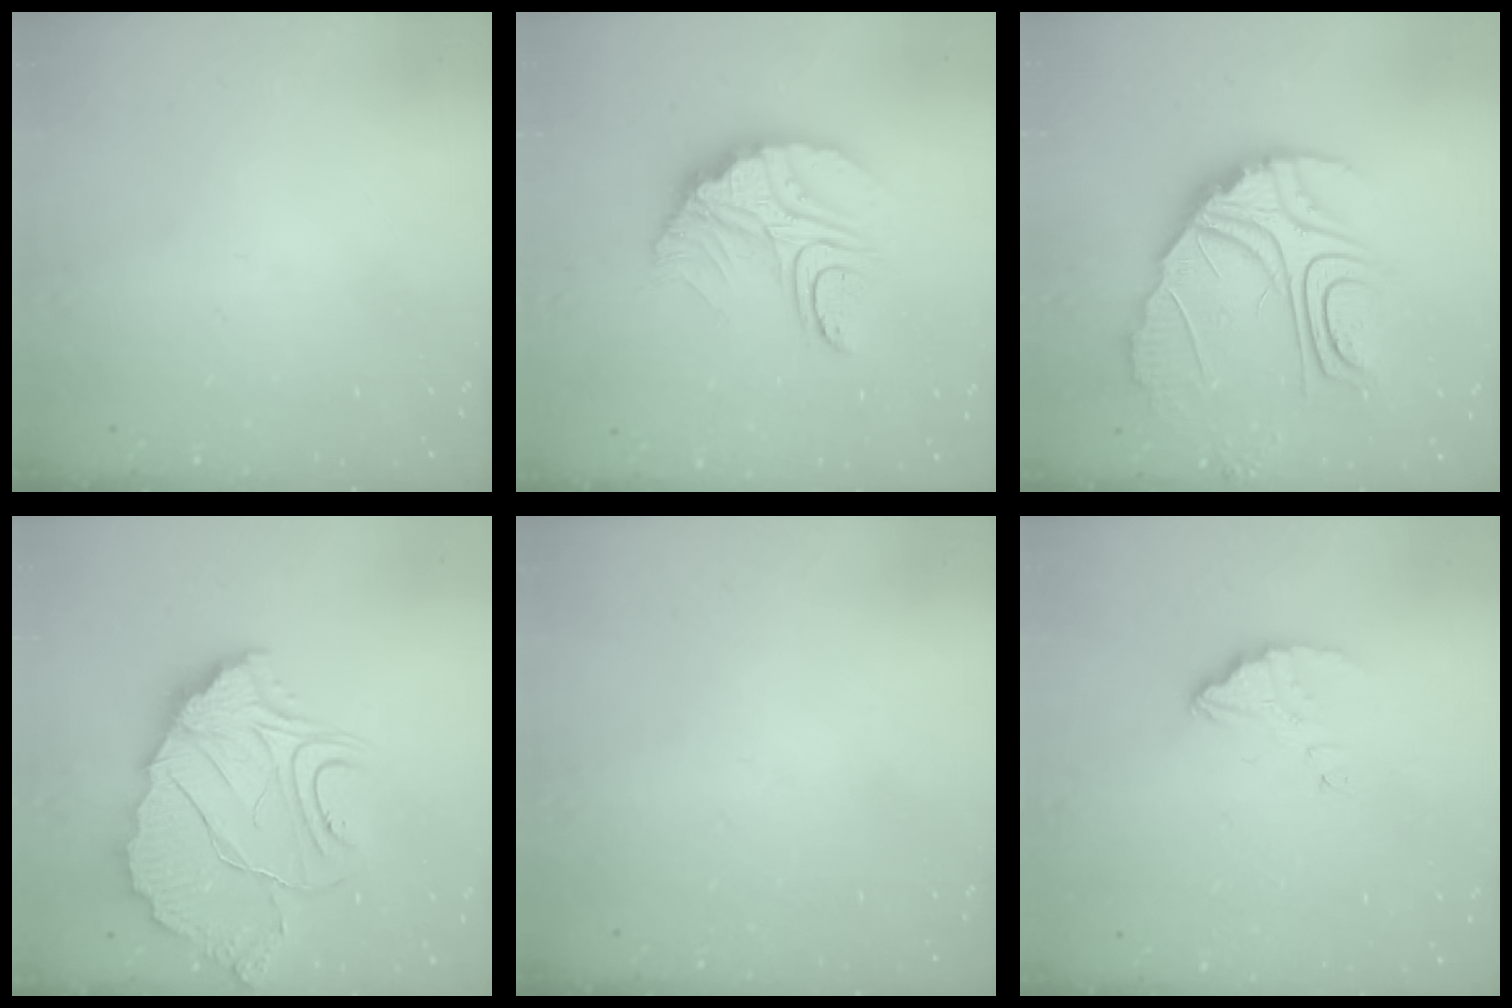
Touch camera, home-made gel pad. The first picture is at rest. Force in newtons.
{"total": 12.9, "press": 12.9, "slide": 0.9}
{"total": 15.7, "press": 15.6, "slide": 1.4}
{"total": 14.1, "press": 14.0, "slide": 1.2}
{"total": 0.0}
{"total": 3.1, "press": 3.0, "slide": 0.3}